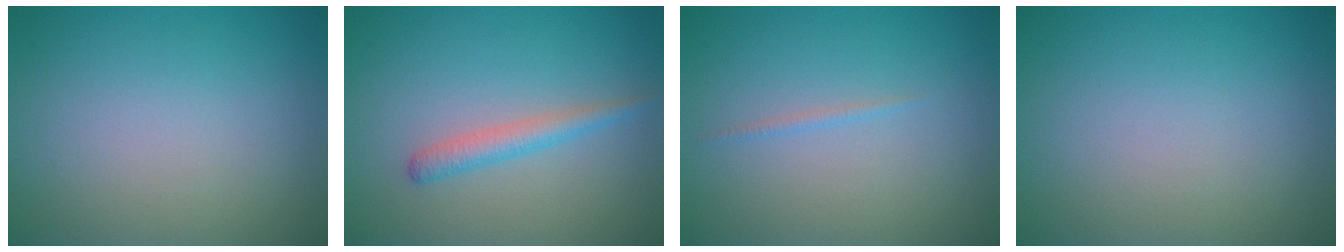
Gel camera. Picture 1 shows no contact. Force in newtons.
{"total": 2.0, "press": 2.0, "slide": 0.0}
{"total": 0.5, "press": 0.5, "slide": 0.1}
{"total": 0.0}